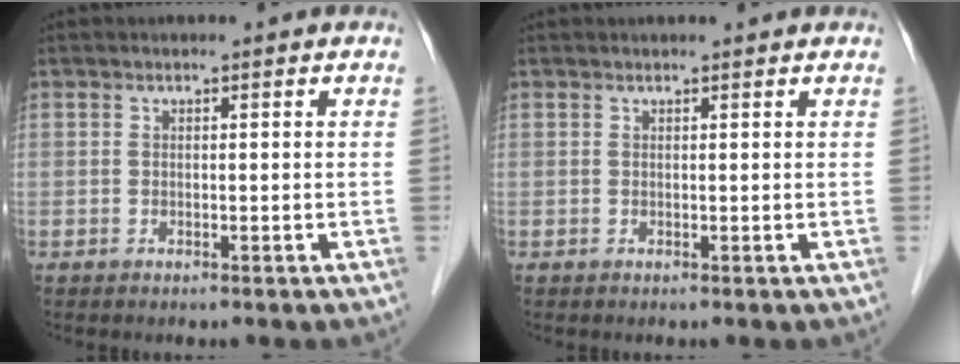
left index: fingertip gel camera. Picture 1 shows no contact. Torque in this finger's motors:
{"motor_torque": [0.10, -0.03, 0.00, 0.00]}